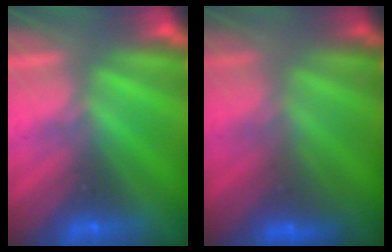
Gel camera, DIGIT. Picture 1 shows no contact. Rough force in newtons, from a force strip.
{"total": 2.7}